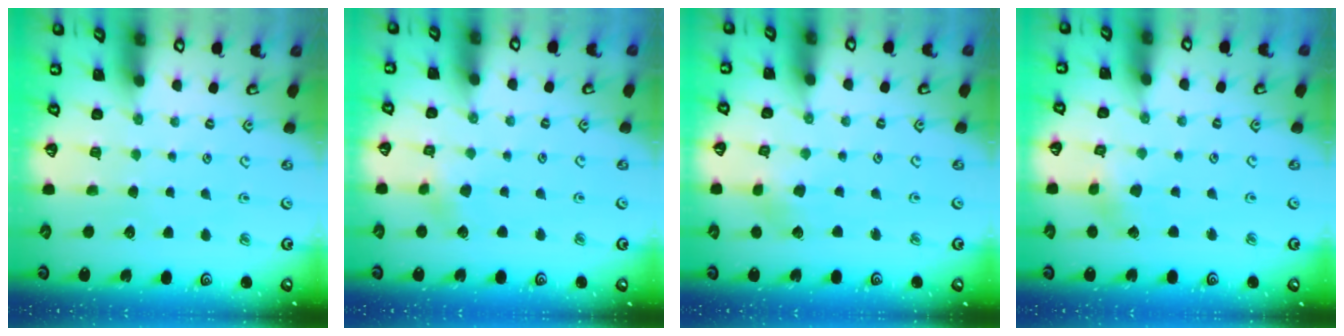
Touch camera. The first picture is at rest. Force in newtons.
{"total": 3.2, "press": 3.1, "slide": 0.8}
{"total": 2.4, "press": 2.4, "slide": 0.2}
{"total": 2.5, "press": 2.5, "slide": 0.3}